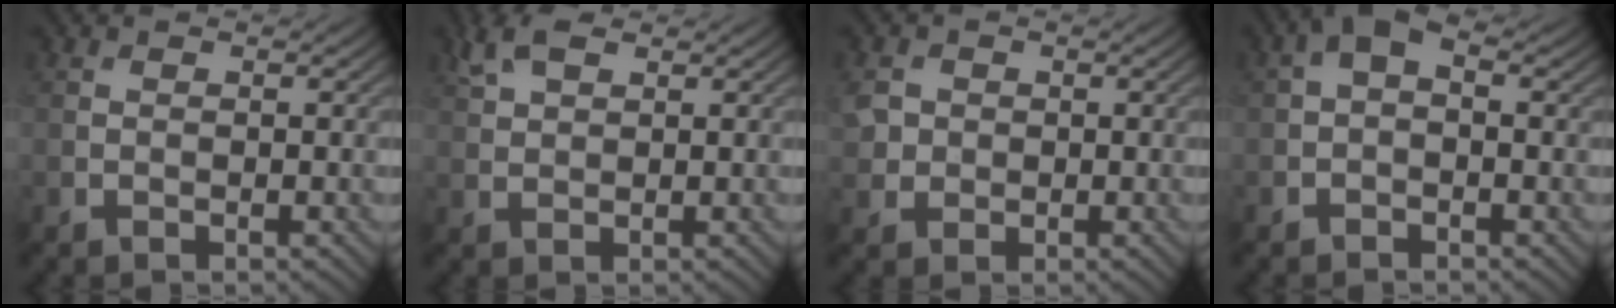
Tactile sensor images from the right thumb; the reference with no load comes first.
{"total": 3.8, "force": [2.3, 1.7, 2.4], "torque": [-0.063, 0.012, 0.047]}
{"total": 3.3, "force": [0.2, 3.0, 1.2], "torque": [-0.036, 0.000, 0.002]}
{"total": 2.9, "force": [0.3, 1.7, 2.4], "torque": [-0.049, 0.012, -0.003]}